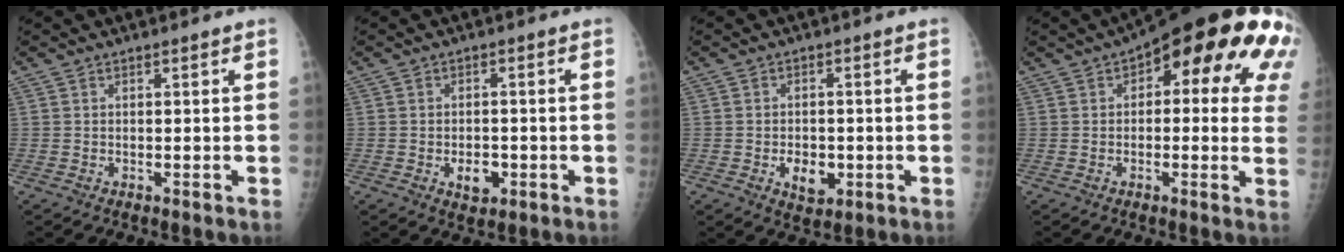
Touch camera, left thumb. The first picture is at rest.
{"total": 3.9, "force": [-1.2, 2.7, 2.5], "torque": [-0.023, 0.004, -0.013]}
{"total": 5.1, "force": [-1.3, 3.6, 3.4], "torque": [-0.034, 0.000, -0.013]}
{"total": 21.8, "force": [8.0, 8.6, 18.4], "torque": [-0.206, 0.018, 0.093]}